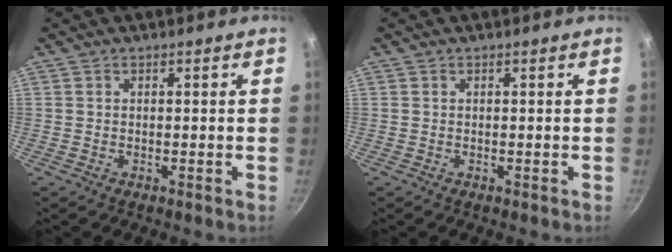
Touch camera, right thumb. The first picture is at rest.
{"total": 0.0}